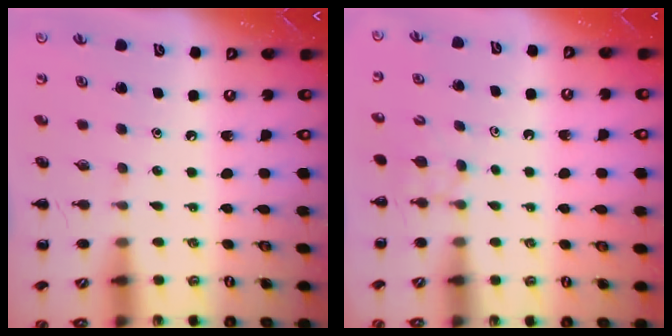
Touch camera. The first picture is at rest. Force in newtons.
{"total": 2.6, "press": 2.4, "slide": 1.1}